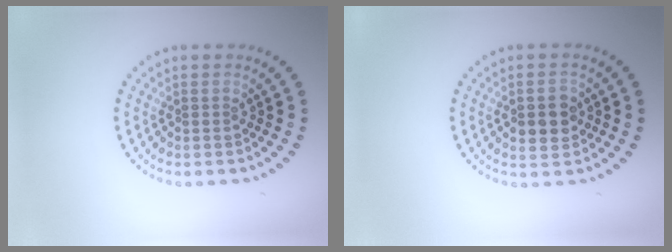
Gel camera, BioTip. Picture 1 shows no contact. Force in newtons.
{"total": 2.8, "press": 2.7, "slide": 0.3}